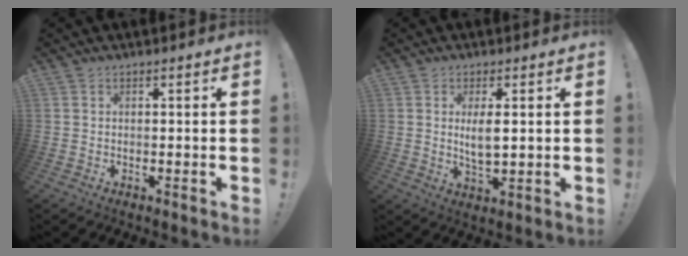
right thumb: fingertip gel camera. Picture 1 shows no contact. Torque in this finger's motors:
{"motor_torque": [-0.11, 0.22, 0.14, 0.17, 0.04]}